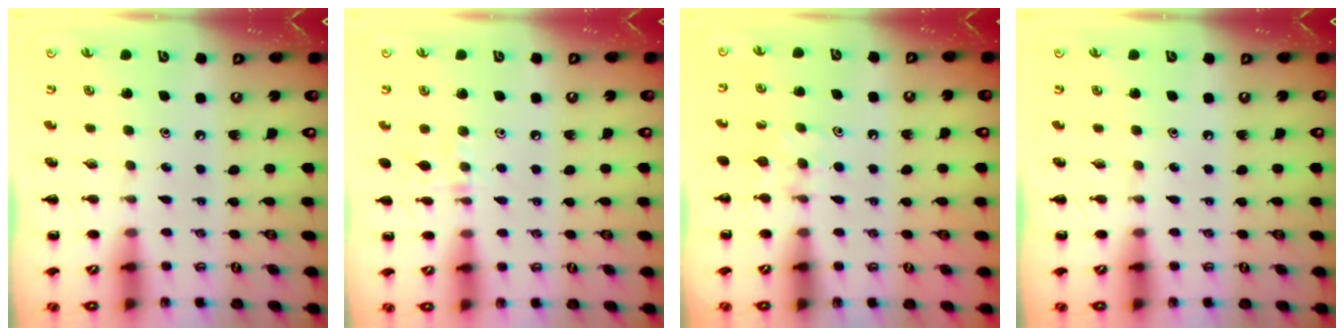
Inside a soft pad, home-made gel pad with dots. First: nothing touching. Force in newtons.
{"total": 6.9, "press": 6.6, "slide": 1.9}
{"total": 6.9, "press": 6.6, "slide": 2.0}
{"total": 0.0}